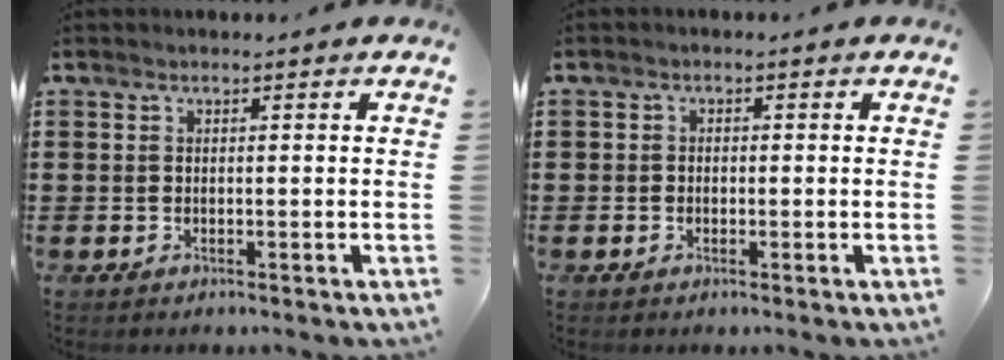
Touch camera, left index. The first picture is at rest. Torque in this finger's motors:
{"motor_torque": [-0.79, 0.98, -0.01, -0.01]}